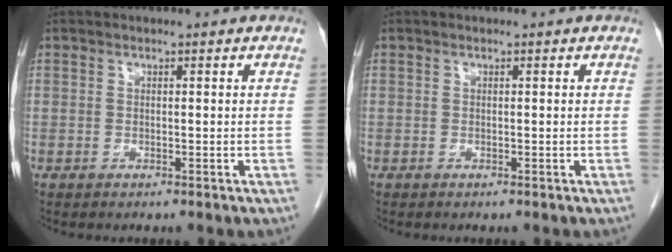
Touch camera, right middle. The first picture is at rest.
{"total": 0.0}